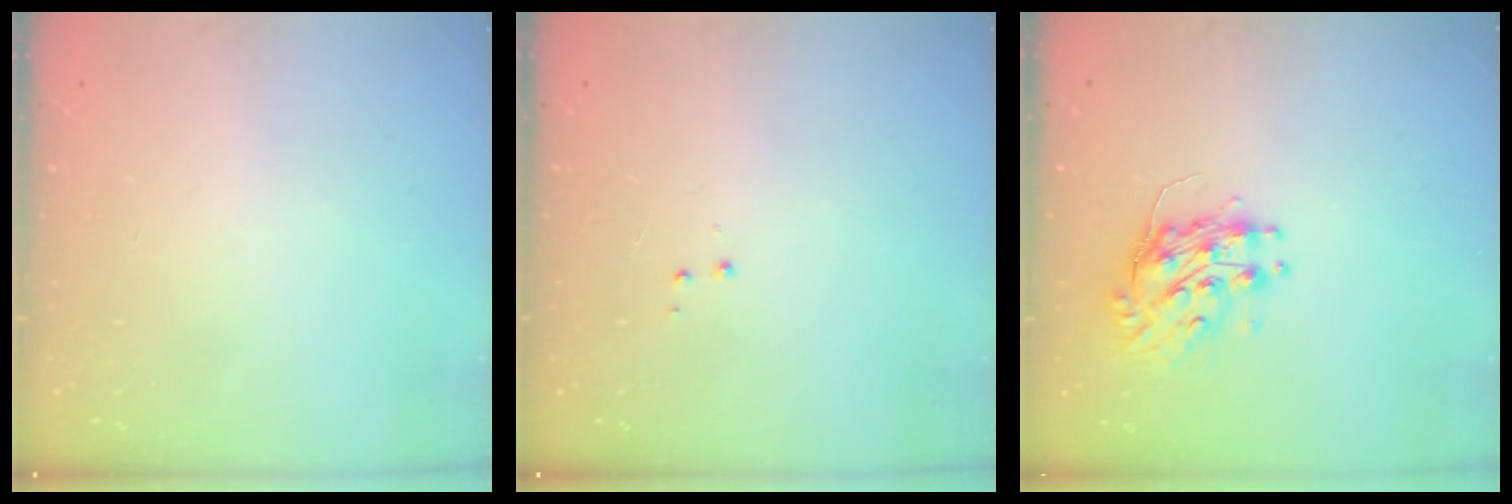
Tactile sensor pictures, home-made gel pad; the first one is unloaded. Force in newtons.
{"total": 3.0, "press": 2.9, "slide": 0.6}
{"total": 9.0, "press": 9.0, "slide": 0.3}